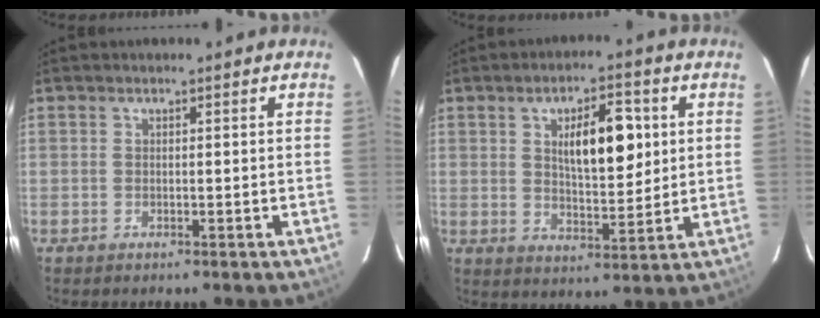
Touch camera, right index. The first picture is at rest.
{"total": 9.7, "force": [2.5, 3.4, 8.7], "torque": [-0.138, 0.007, 0.047]}